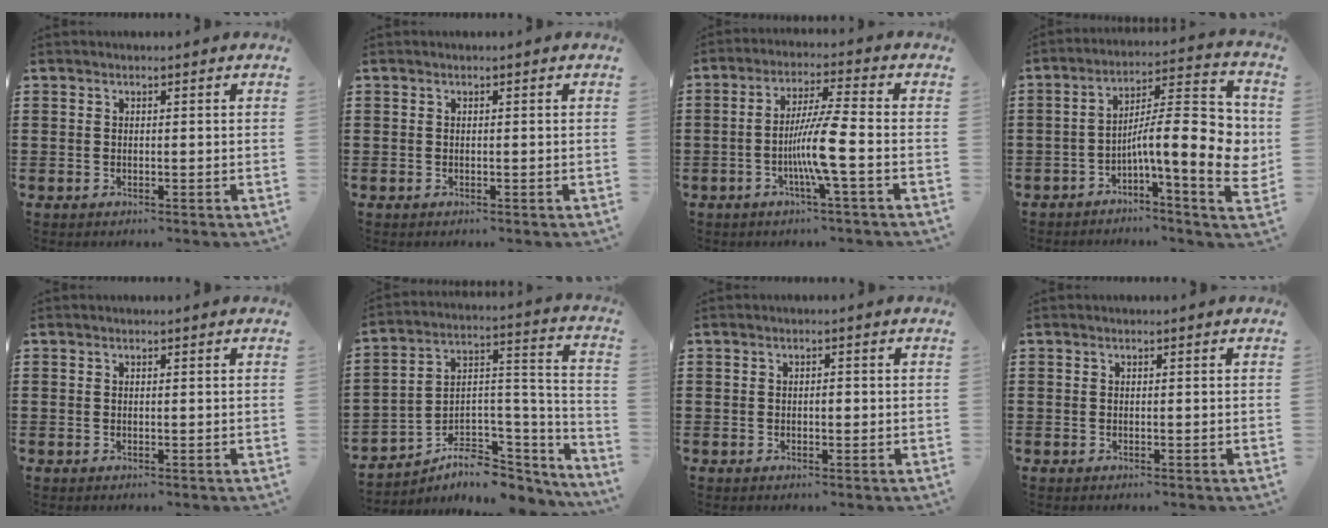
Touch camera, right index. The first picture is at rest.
{"total": 0.0}
{"total": 7.9, "force": [-2.3, -0.3, 7.5], "torque": [-0.148, -0.014, -0.049]}
{"total": 13.7, "force": [-0.6, 3.5, 13.3], "torque": [-0.200, -0.018, -0.016]}
{"total": 0.0}
{"total": 5.9, "force": [-3.9, 3.9, 2.0], "torque": [-0.039, -0.008, -0.066]}
{"total": 1.1, "force": [-0.1, 0.5, 1.0], "torque": [-0.020, 0.000, -0.003]}
{"total": 0.0}